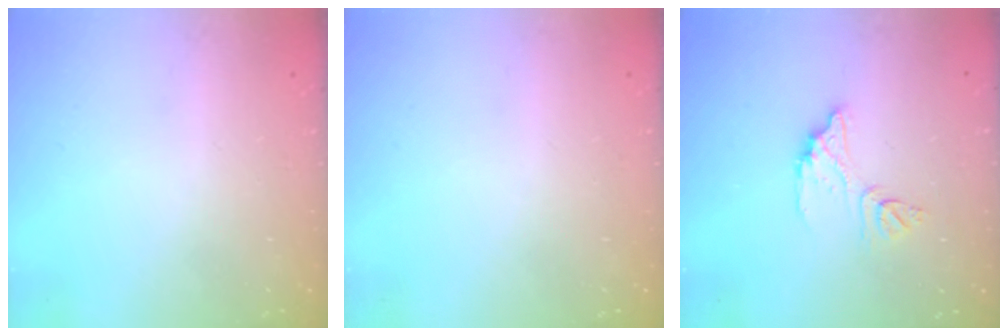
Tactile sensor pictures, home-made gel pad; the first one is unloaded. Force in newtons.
{"total": 0.0}
{"total": 9.5, "press": 9.5, "slide": 0.7}